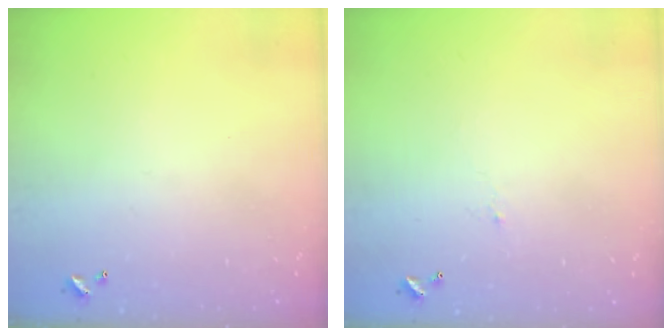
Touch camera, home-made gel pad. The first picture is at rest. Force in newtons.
{"total": 0.8, "press": 0.7, "slide": 0.5}